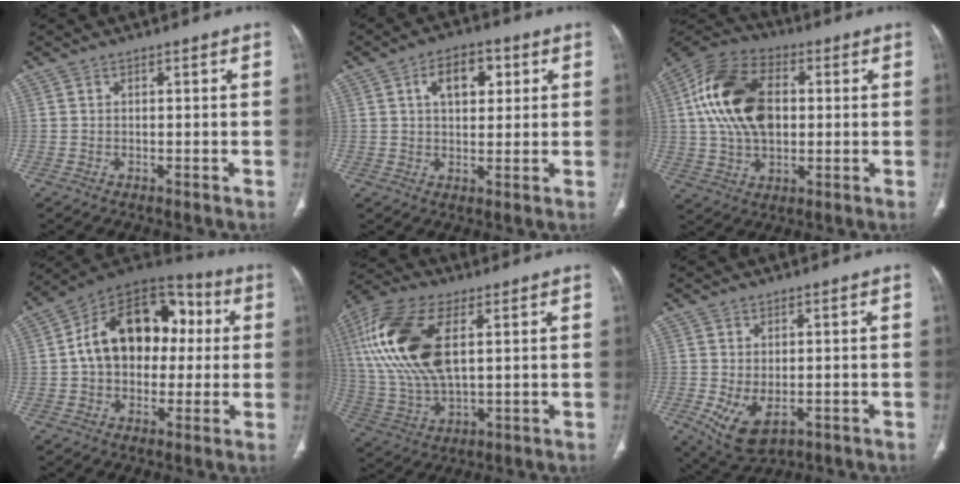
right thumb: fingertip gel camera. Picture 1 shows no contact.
{"total": 8.5, "force": [2.8, 5.1, 6.2], "torque": [-0.071, 0.003, 0.042]}
{"total": 18.6, "force": [2.5, 11.8, 14.2], "torque": [-0.258, 0.017, 0.044]}
{"total": 20.7, "force": [2.0, 14.3, 14.9], "torque": [-0.204, 0.035, 0.026]}
{"total": 20.5, "force": [5.2, 10.0, 17.0], "torque": [-0.368, -0.003, 0.099]}
{"total": 7.7, "force": [-1.9, 4.4, 6.0], "torque": [-0.111, -0.010, -0.016]}